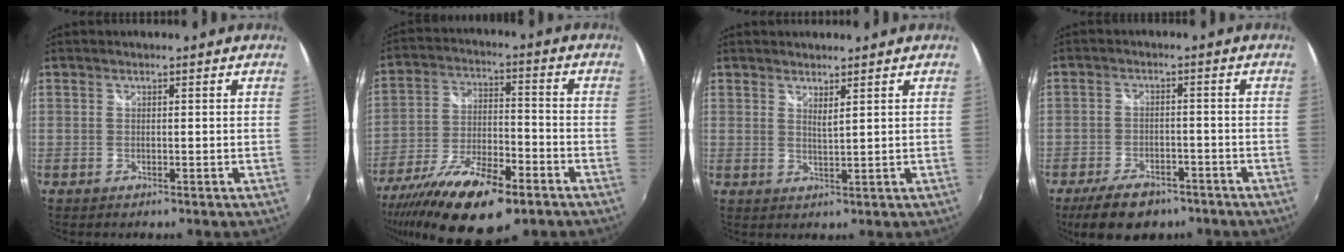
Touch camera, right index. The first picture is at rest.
{"total": 20.9, "force": [-13.4, 7.3, 14.3], "torque": [-0.281, -0.051, -0.229]}
{"total": 1.1, "force": [0.8, 0.0, 0.7], "torque": [-0.013, -0.001, 0.012]}
{"total": 9.6, "force": [-6.9, 4.9, 4.6], "torque": [-0.113, -0.002, -0.106]}